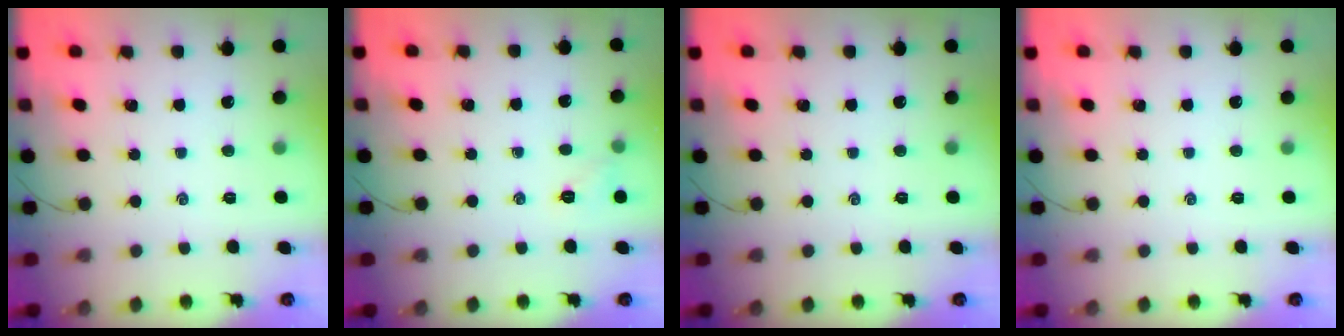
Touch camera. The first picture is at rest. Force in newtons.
{"total": 6.2, "press": 6.0, "slide": 1.3}
{"total": 0.0}
{"total": 0.0}